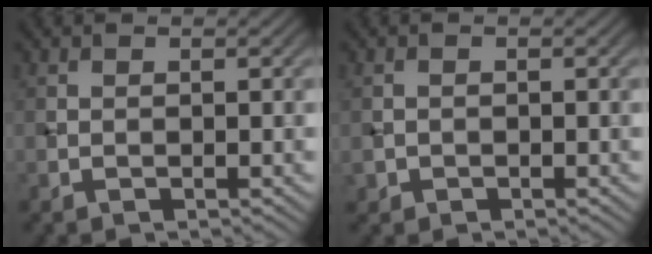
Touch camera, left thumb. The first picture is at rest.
{"total": 1.0, "force": [-0.4, 0.9, 0.1], "torque": [0.000, -0.006, -0.010]}